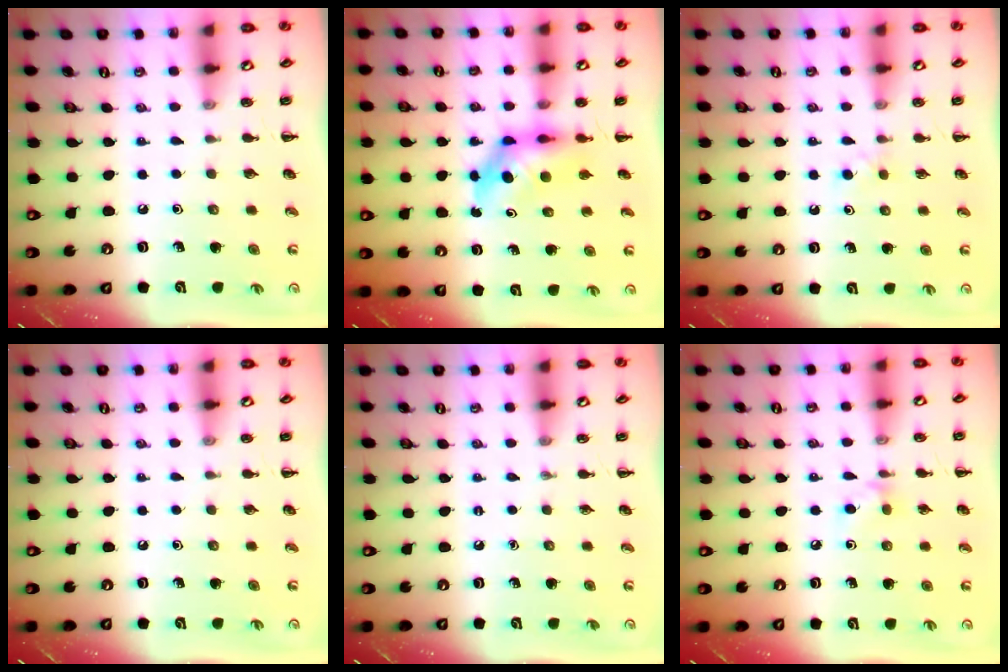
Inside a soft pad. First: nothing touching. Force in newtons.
{"total": 5.4, "press": 5.3, "slide": 1.0}
{"total": 2.6, "press": 2.4, "slide": 1.0}
{"total": 0.0}
{"total": 0.0}
{"total": 5.3, "press": 4.9, "slide": 2.1}